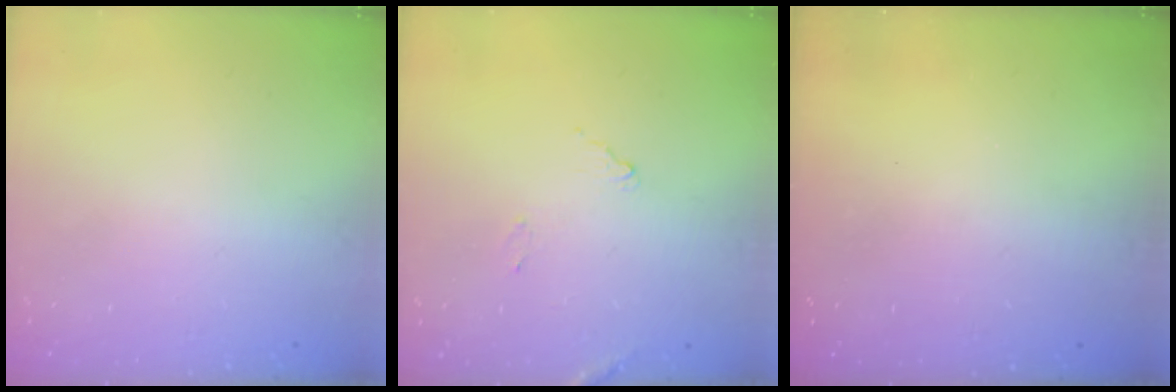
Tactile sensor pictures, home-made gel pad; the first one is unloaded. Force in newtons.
{"total": 8.9, "press": 8.9, "slide": 0.5}
{"total": 3.1, "press": 3.1, "slide": 0.1}